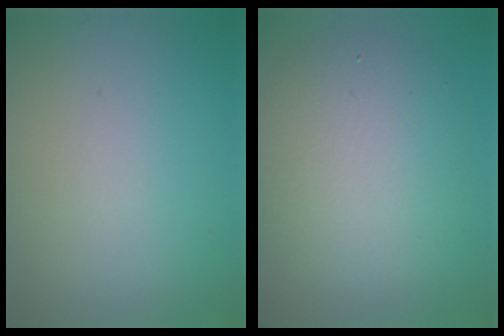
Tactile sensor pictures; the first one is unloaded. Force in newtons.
{"total": 5.9, "press": 5.9, "slide": 0.5}